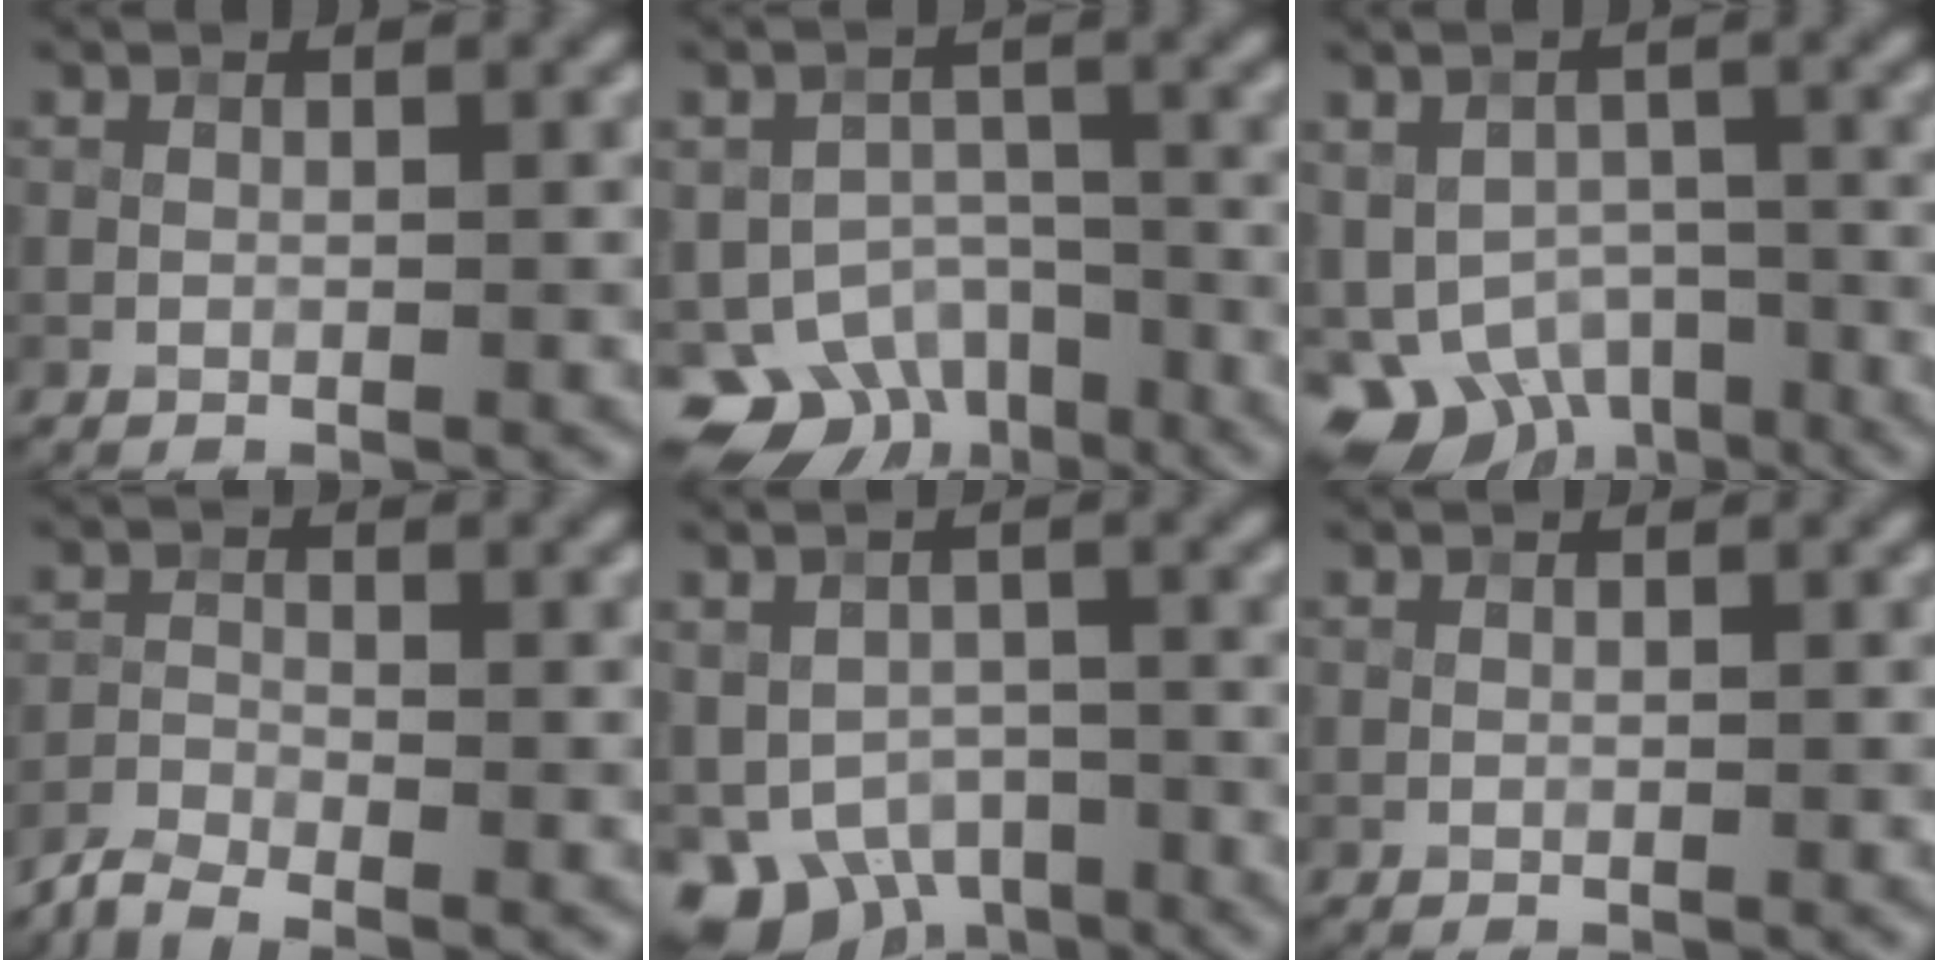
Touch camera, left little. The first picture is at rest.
{"total": 7.6, "force": [-5.1, 4.9, 3.0], "torque": [-0.038, -0.015, -0.081]}
{"total": 7.7, "force": [-4.7, 4.7, 3.9], "torque": [-0.058, -0.025, -0.073]}
{"total": 2.9, "force": [-2.7, 0.5, 1.0], "torque": [-0.021, -0.005, -0.064]}
{"total": 6.8, "force": [-4.0, 4.5, 3.3], "torque": [-0.050, -0.026, -0.061]}
{"total": 0.0}